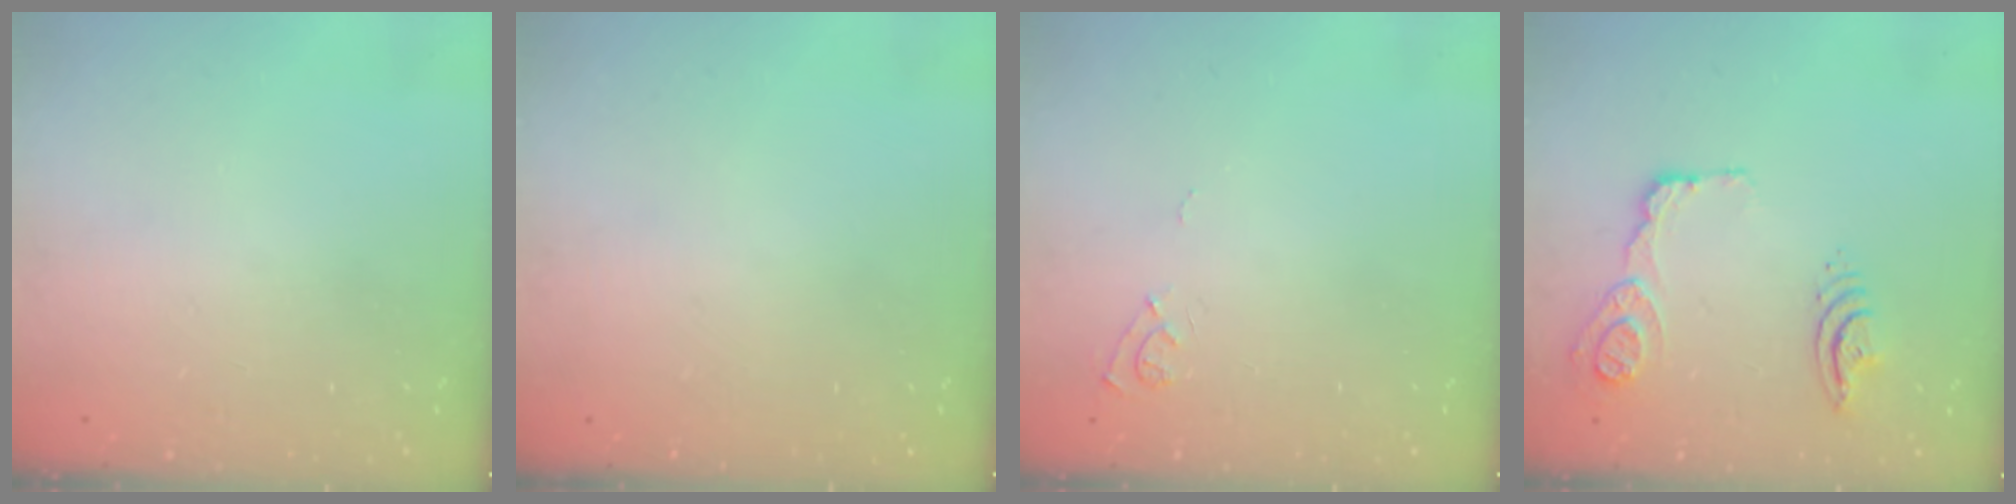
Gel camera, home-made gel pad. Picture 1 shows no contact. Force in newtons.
{"total": 0.0}
{"total": 6.8, "press": 6.8, "slide": 0.6}
{"total": 21.3, "press": 16.2, "slide": 13.8}